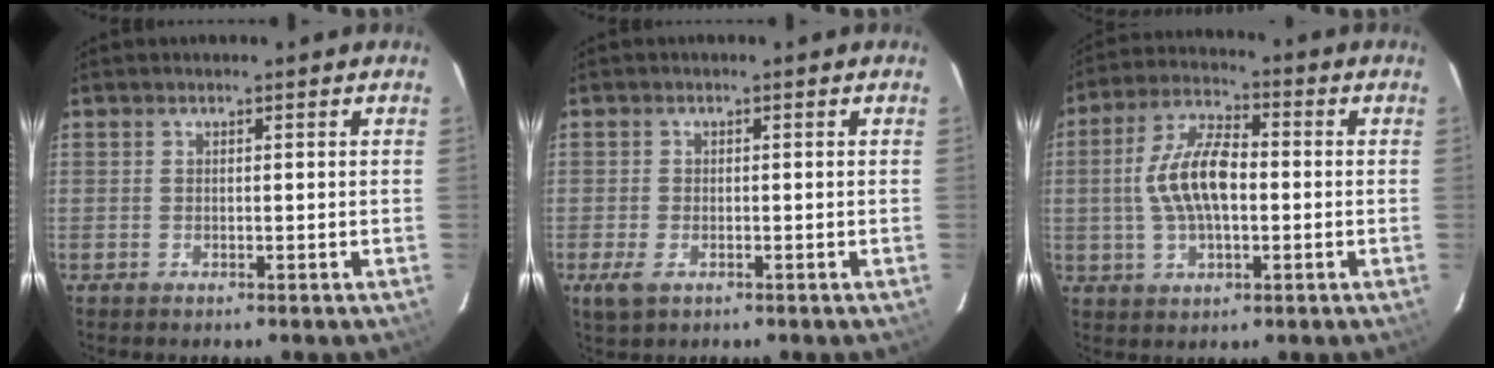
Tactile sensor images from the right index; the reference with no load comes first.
{"total": 3.2, "force": [-1.6, 1.7, 2.3], "torque": [-0.047, -0.008, -0.027]}
{"total": 11.3, "force": [-0.4, 5.3, 10.0], "torque": [-0.200, 0.014, -0.008]}